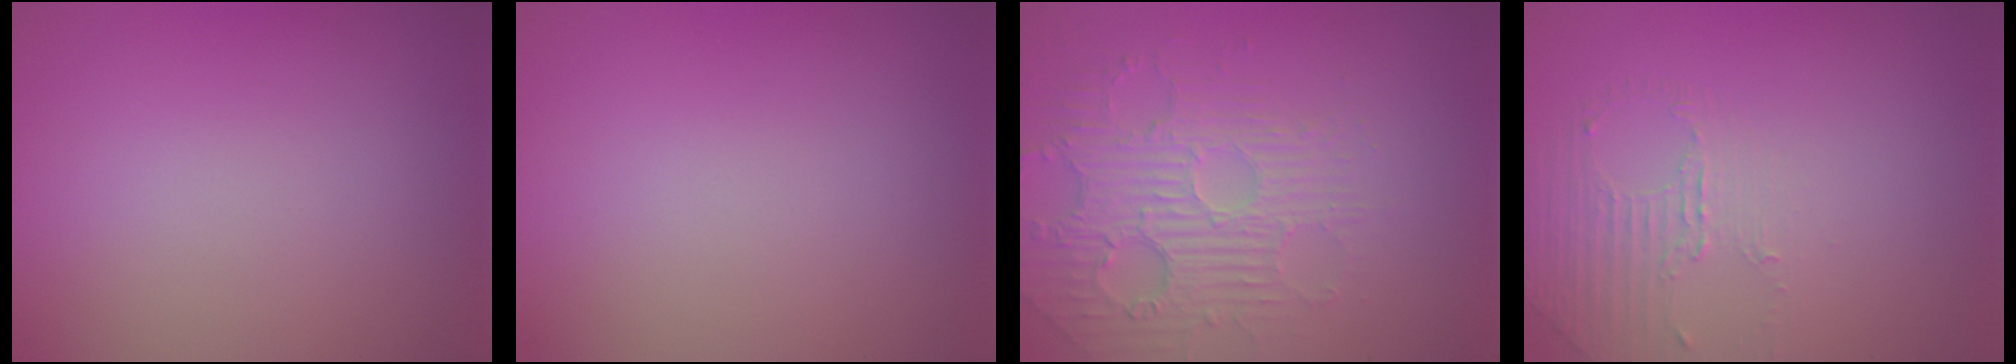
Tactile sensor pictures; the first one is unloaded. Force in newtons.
{"total": 0.0}
{"total": 4.1, "press": 3.8, "slide": 1.7}
{"total": 1.4, "press": 0.8, "slide": 1.1}